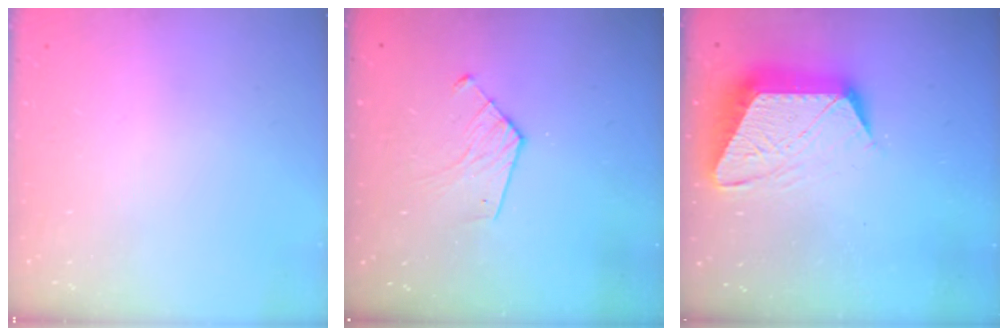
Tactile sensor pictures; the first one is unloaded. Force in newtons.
{"total": 7.2, "press": 7.2, "slide": 0.5}
{"total": 13.5, "press": 13.4, "slide": 0.9}